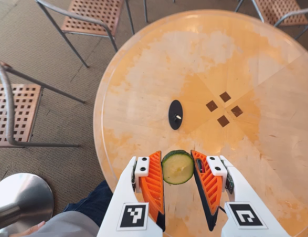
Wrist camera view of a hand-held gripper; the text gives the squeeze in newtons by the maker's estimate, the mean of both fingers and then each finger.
{"total": 9.2, "left": 9.5, "right": 9.0}